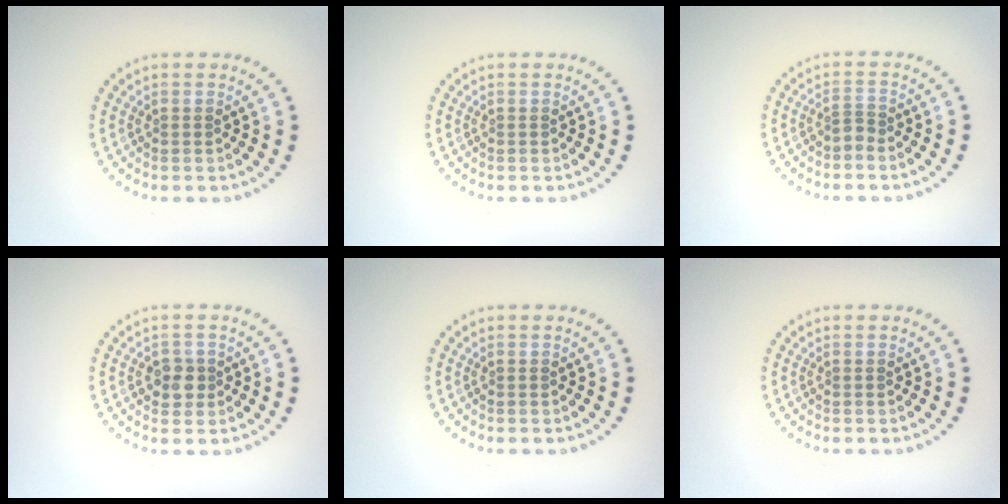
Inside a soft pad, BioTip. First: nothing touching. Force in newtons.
{"total": 0.0}
{"total": 1.0, "press": 0.6, "slide": 0.8}
{"total": 2.0, "press": 1.9, "slide": 0.6}
{"total": 0.0}
{"total": 0.0}